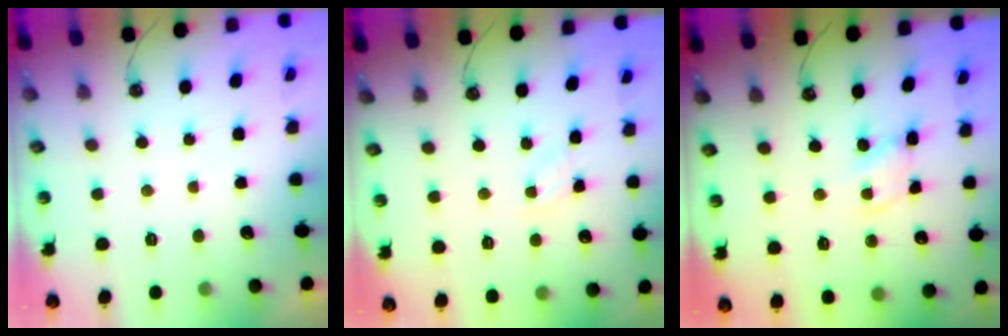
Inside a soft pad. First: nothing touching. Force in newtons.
{"total": 2.1, "press": 2.1, "slide": 0.4}
{"total": 1.9, "press": 1.9, "slide": 0.3}